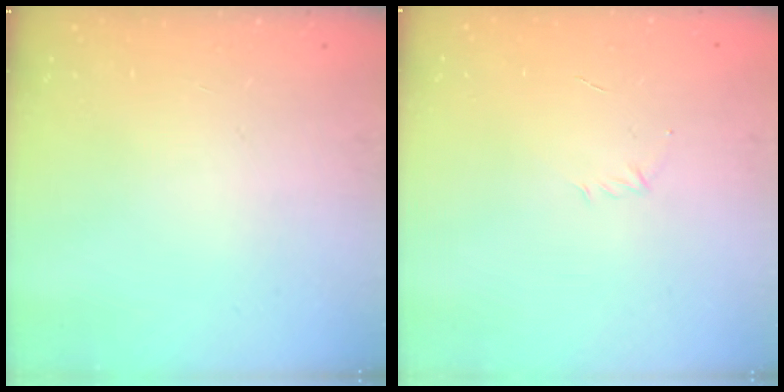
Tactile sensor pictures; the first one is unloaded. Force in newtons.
{"total": 2.9, "press": 2.8, "slide": 0.7}